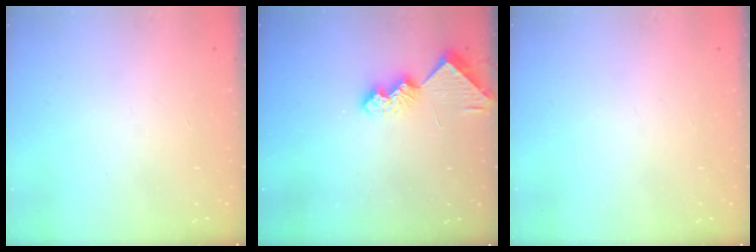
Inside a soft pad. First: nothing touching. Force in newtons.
{"total": 7.9, "press": 7.8, "slide": 0.5}
{"total": 0.0}